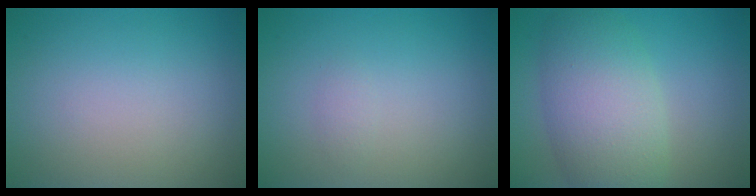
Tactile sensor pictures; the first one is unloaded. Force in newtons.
{"total": 0.7, "press": 0.7, "slide": 0.0}
{"total": 7.5, "press": 7.5, "slide": 0.2}